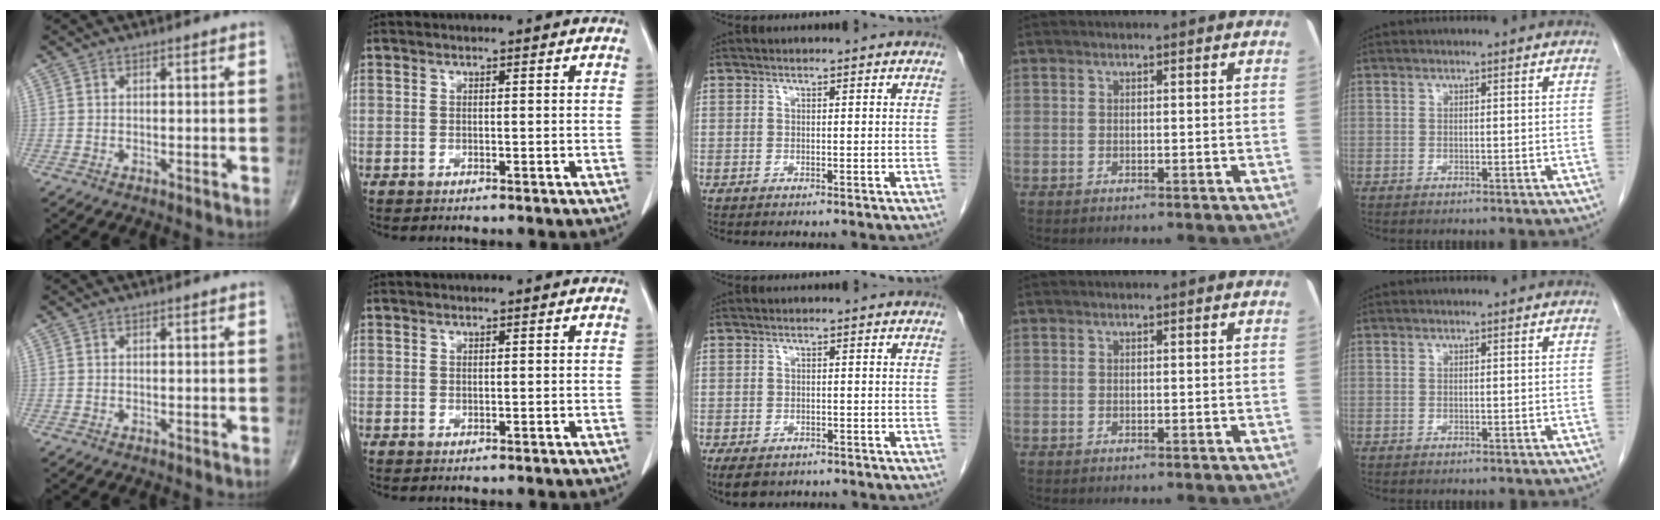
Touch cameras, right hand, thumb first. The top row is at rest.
{"middle": {"total": 5.8, "force": [-4.3, 3.1, 2.5], "torque": [-0.034, -0.005, -0.058]}}